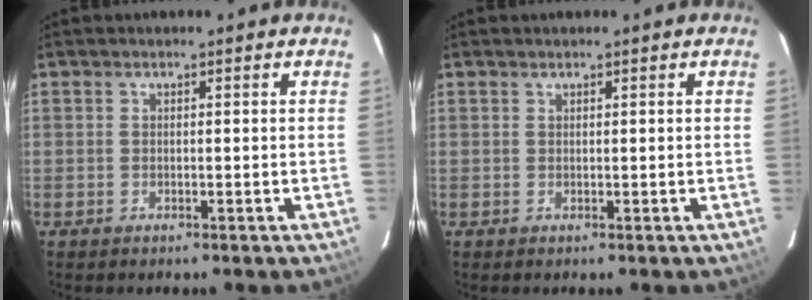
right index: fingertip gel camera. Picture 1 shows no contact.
{"total": 0.0}